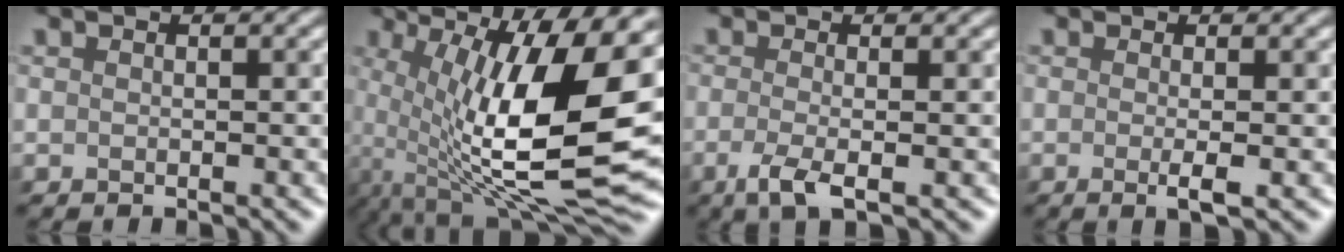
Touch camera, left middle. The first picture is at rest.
{"total": 15.5, "force": [0.4, 4.8, 14.7], "torque": [-0.264, -0.009, 0.007]}
{"total": 2.6, "force": [-1.0, 0.7, 2.3], "torque": [-0.052, -0.006, -0.026]}
{"total": 1.6, "force": [-0.3, 0.2, 1.6], "torque": [-0.031, -0.005, -0.008]}